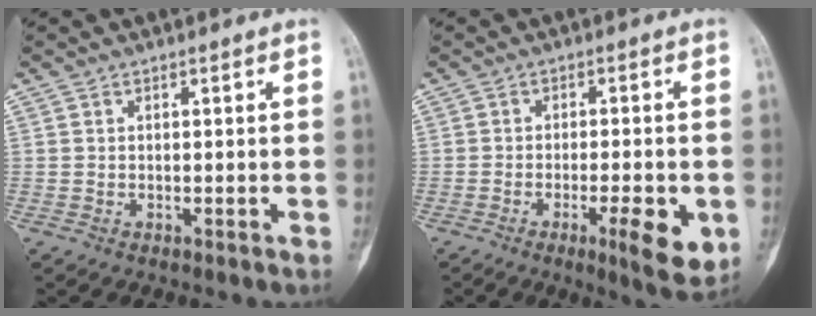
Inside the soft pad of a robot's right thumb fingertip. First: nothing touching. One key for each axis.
{"total": 8.8, "fx": -2.9, "fy": 2.1, "fz": 8.0, "tx": -0.112, "ty": -0.005, "tz": -0.038}